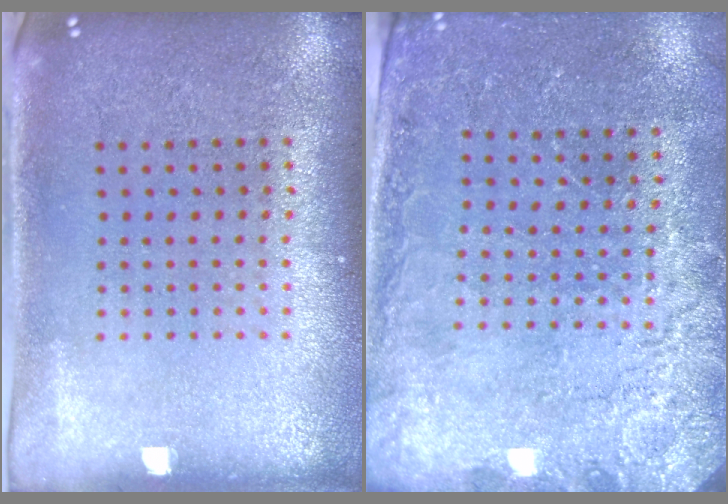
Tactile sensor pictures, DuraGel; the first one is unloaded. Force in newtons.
{"total": 2.4, "press": 2.4, "slide": 0.6}